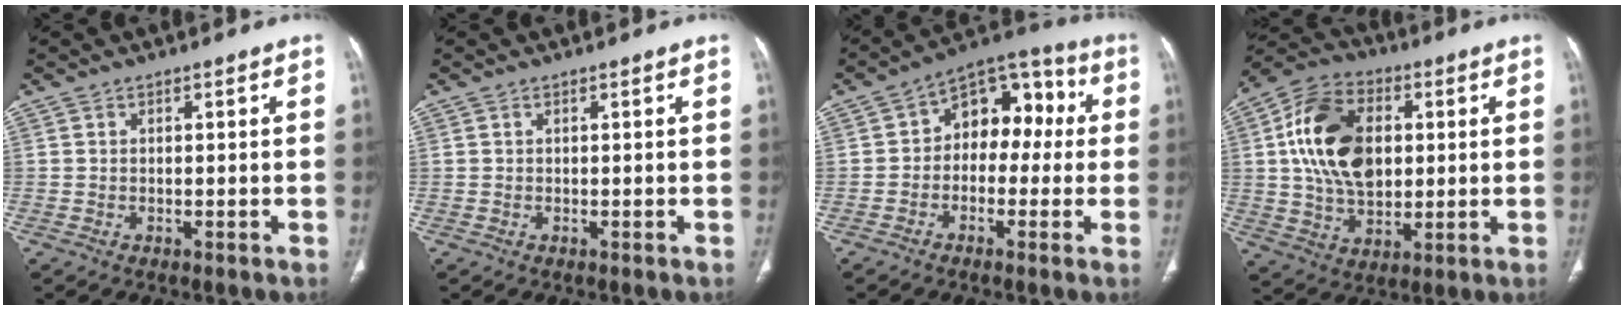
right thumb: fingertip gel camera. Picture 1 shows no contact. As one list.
[{"total": 0.0}, {"total": 12.0, "force": [0.6, 8.2, 8.7], "torque": [-0.071, 0.045, -0.008]}, {"total": 17.9, "force": [2.9, 12.1, 12.9], "torque": [-0.206, 0.006, 0.053]}]